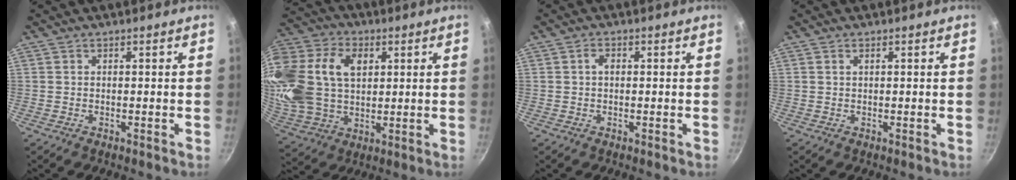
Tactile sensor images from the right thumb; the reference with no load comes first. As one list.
[{"total": 26.5, "force": [7.1, 18.6, 17.6], "torque": [-0.384, 0.020, 0.133]}, {"total": 1.9, "force": [0.2, 1.3, 1.4], "torque": [-0.020, 0.005, 0.002]}, {"total": 0.7, "force": [0.3, 0.4, 0.5], "torque": [-0.008, 0.003, 0.006]}]